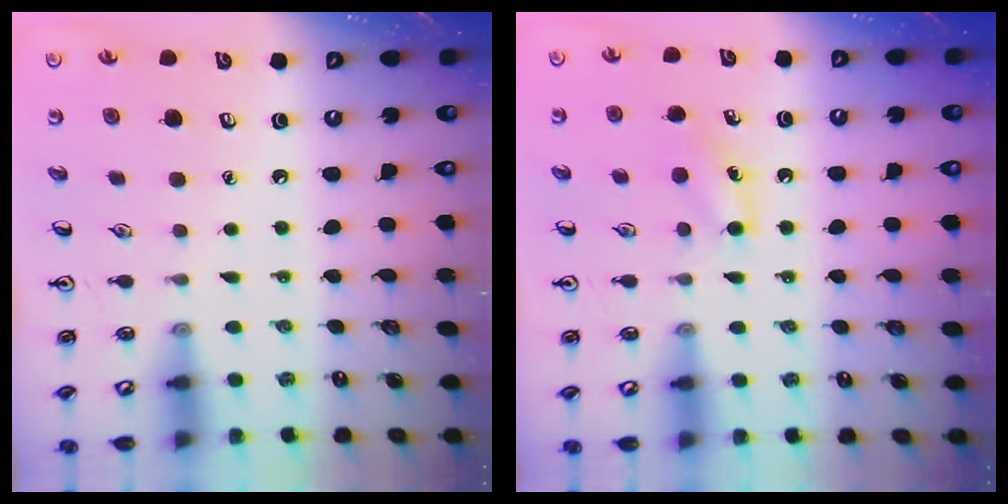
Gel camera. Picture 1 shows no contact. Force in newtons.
{"total": 6.0, "press": 5.8, "slide": 1.7}